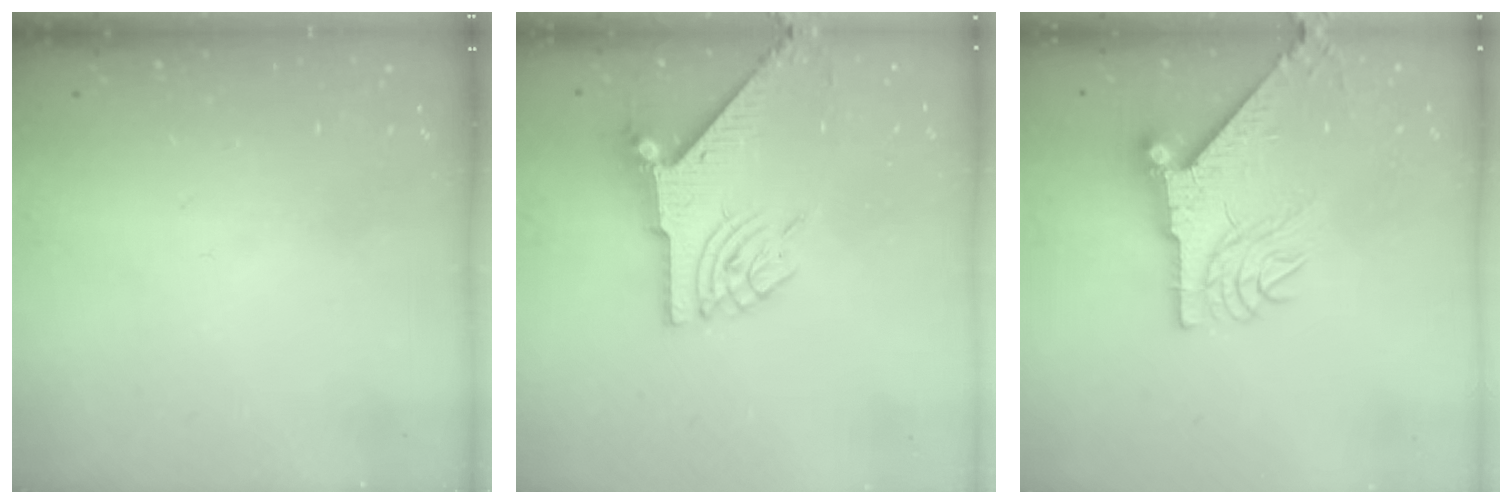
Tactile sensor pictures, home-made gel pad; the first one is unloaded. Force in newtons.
{"total": 7.9, "press": 7.9, "slide": 1.0}
{"total": 10.0, "press": 9.8, "slide": 1.6}